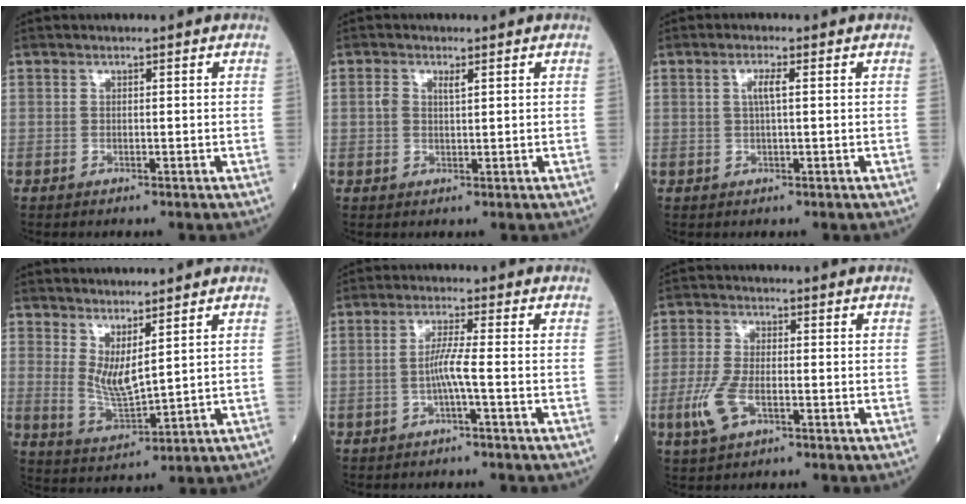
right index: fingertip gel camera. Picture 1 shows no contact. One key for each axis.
{"total": 2.5, "fx": 0.9, "fy": 1.1, "fz": 2.1, "tx": -0.048, "ty": 0.010, "tz": 0.018}
{"total": 2.2, "fx": 0.4, "fy": 0.1, "fz": 2.2, "tx": -0.045, "ty": 0.001, "tz": 0.007}
{"total": 5.4, "fx": 2.5, "fy": 0.9, "fz": 4.7, "tx": -0.101, "ty": -0.019, "tz": 0.062}
{"total": 3.5, "fx": -1.1, "fy": -0.6, "fz": 3.3, "tx": -0.065, "ty": 0.004, "tz": -0.021}
{"total": 6.0, "fx": -2.2, "fy": 2.3, "fz": 5.1, "tx": -0.126, "ty": -0.008, "tz": -0.043}